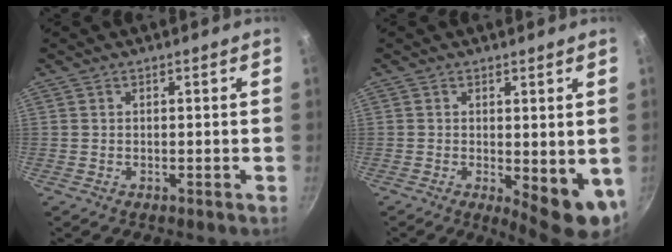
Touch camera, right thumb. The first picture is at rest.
{"total": 8.5, "force": [-0.5, 3.2, 7.8], "torque": [-0.086, -0.013, 0.002]}